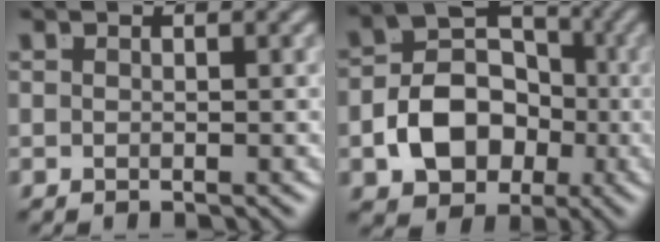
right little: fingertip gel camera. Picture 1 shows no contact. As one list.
[{"total": 7.0, "force": [-0.2, 5.2, 4.8], "torque": [-0.097, -0.019, 0.004]}]